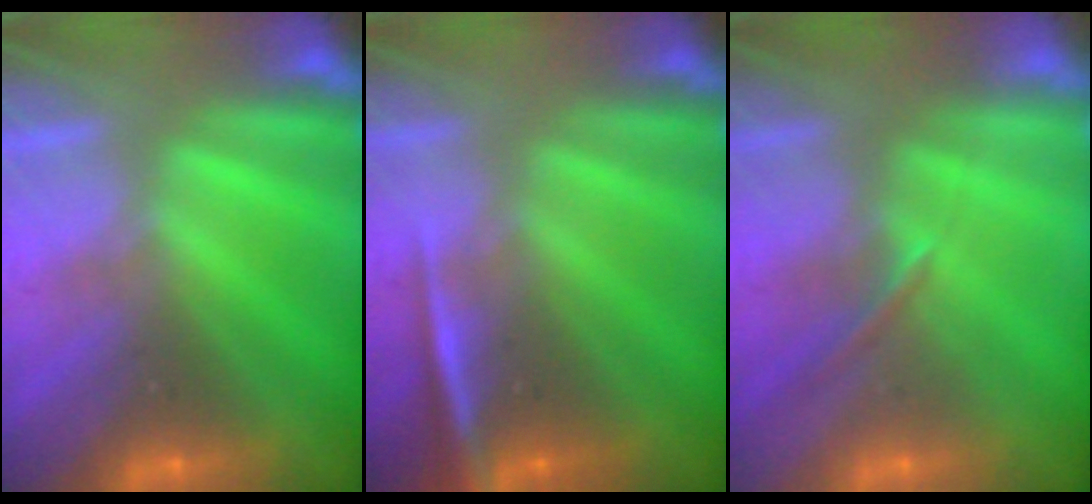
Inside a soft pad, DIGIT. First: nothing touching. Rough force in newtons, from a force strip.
{"total": 2.3}
{"total": 1.4}